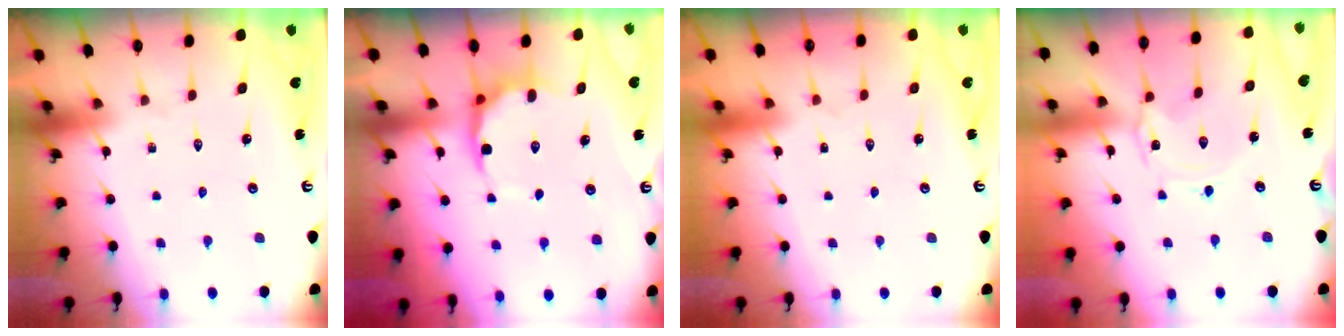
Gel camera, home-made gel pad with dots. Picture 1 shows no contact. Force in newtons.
{"total": 8.9, "press": 8.5, "slide": 2.4}
{"total": 1.6, "press": 1.6, "slide": 0.1}
{"total": 0.0}